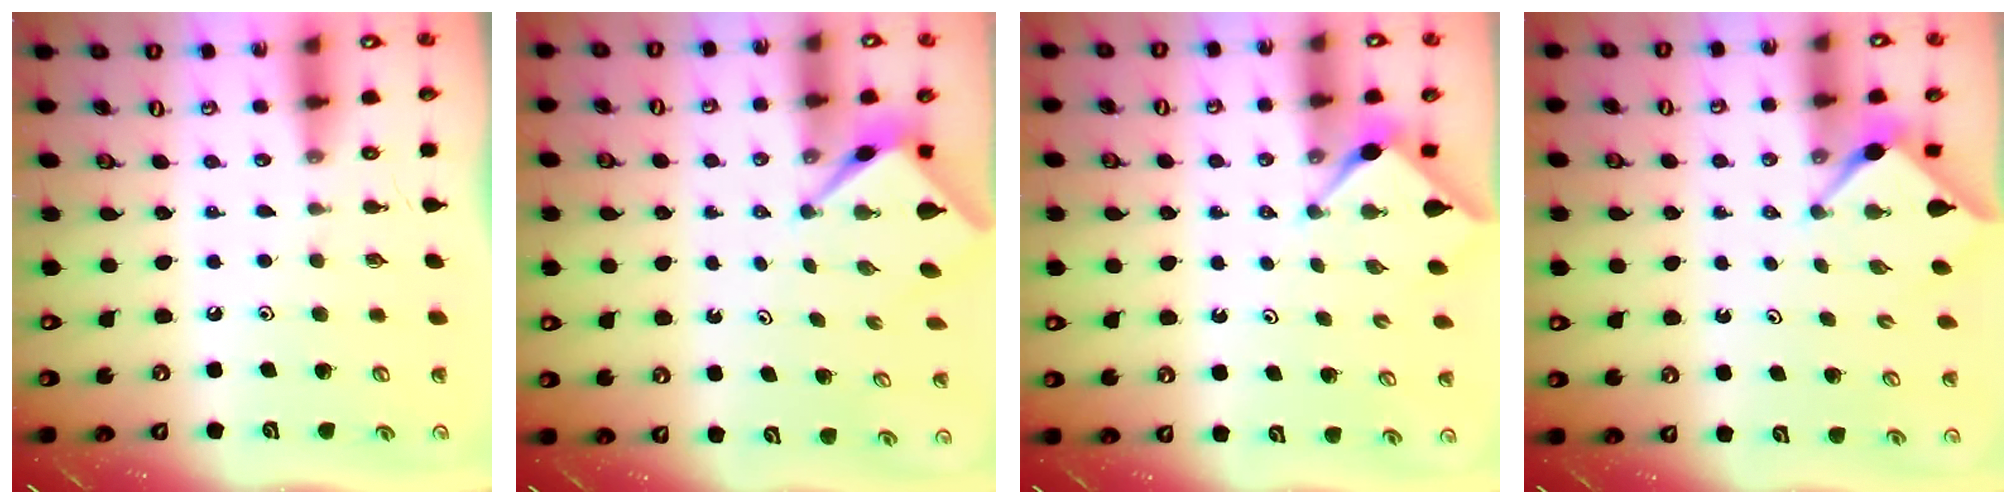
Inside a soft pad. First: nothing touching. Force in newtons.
{"total": 2.6, "press": 2.6, "slide": 0.1}
{"total": 3.0, "press": 3.0, "slide": 0.4}
{"total": 3.2, "press": 3.1, "slide": 0.4}